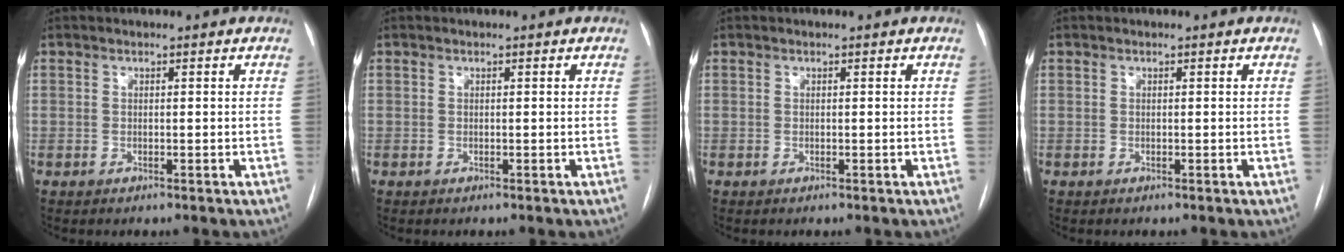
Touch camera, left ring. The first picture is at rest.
{"total": 0.0}
{"total": 0.0}
{"total": 0.0}